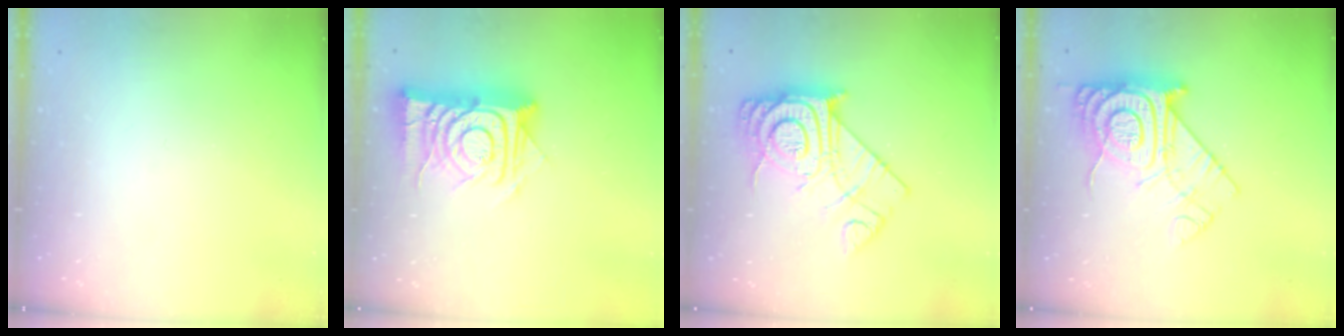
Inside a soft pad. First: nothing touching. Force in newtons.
{"total": 15.5, "press": 15.4, "slide": 1.2}
{"total": 17.2, "press": 17.1, "slide": 1.3}
{"total": 14.8, "press": 14.7, "slide": 1.3}